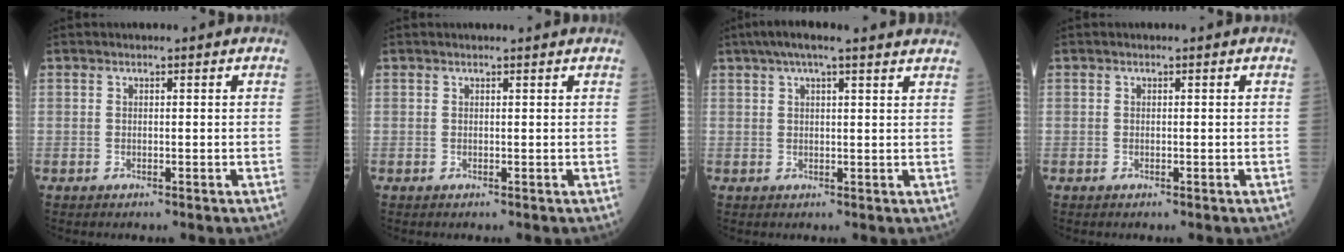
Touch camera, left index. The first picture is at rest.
{"total": 1.4, "force": [1.4, -0.2, 0.3], "torque": [-0.008, 0.003, 0.017]}
{"total": 12.1, "force": [10.0, 1.1, 6.7], "torque": [-0.104, 0.047, 0.125]}
{"total": 0.0}